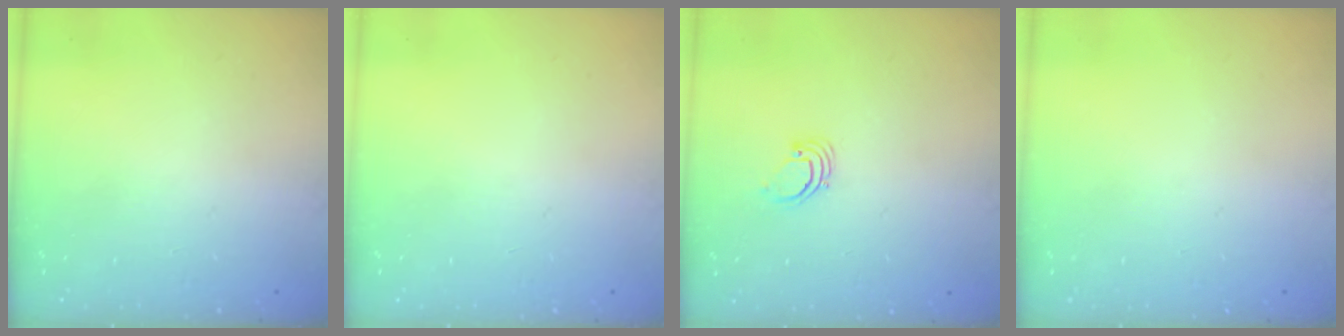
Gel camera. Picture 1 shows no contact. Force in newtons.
{"total": 0.0}
{"total": 1.9, "press": 1.9, "slide": 0.1}
{"total": 0.0}